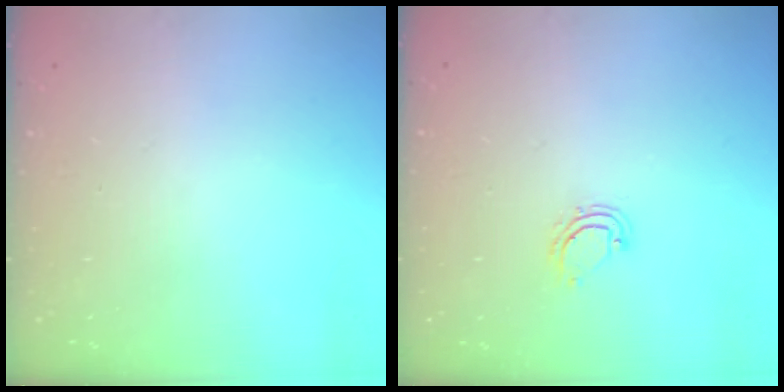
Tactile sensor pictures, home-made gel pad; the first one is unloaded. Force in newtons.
{"total": 5.0, "press": 5.0, "slide": 0.2}